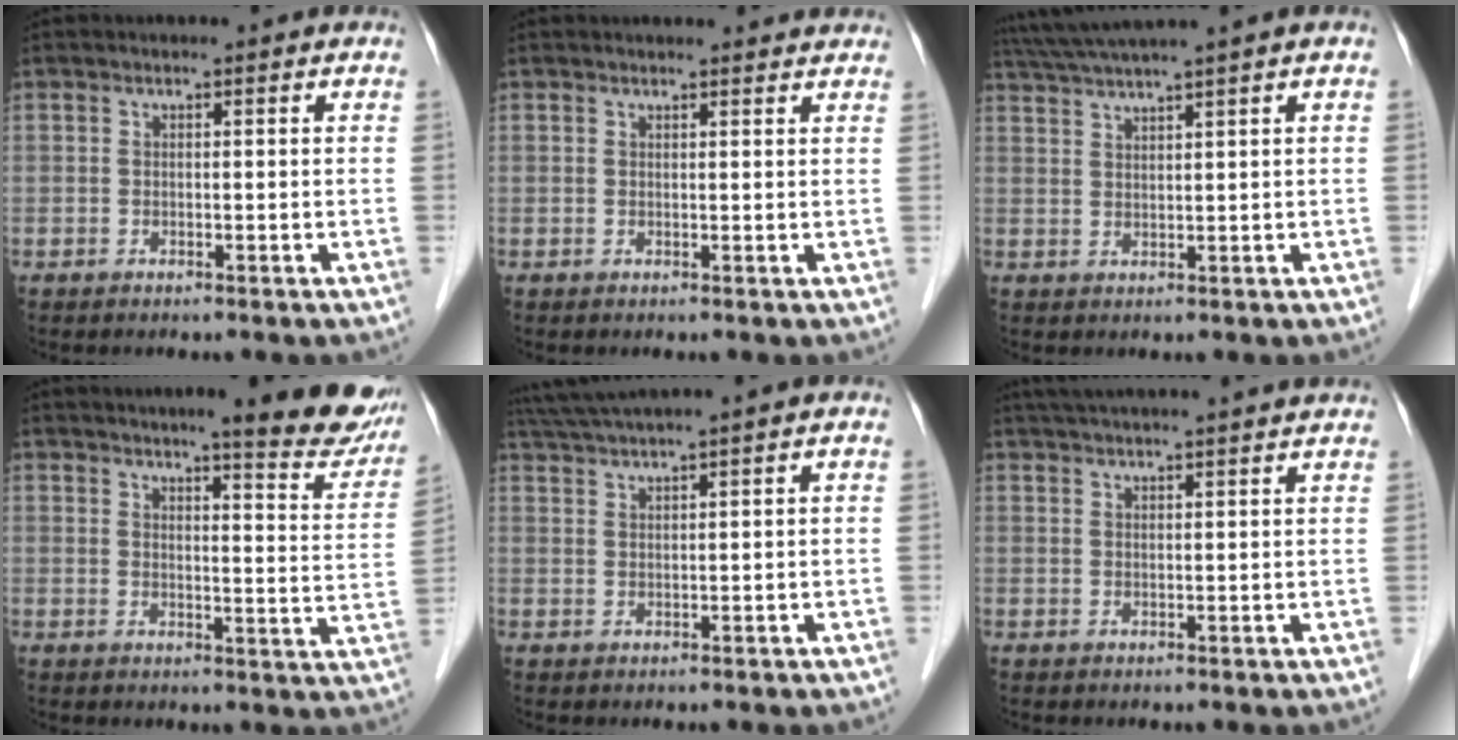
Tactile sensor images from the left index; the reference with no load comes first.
{"total": 6.2, "force": [5.9, 0.9, 1.4], "torque": [-0.011, 0.017, 0.055]}
{"total": 6.6, "force": [5.3, -1.8, 3.5], "torque": [-0.063, 0.023, 0.097]}
{"total": 13.0, "force": [10.9, 1.1, 6.9], "torque": [-0.069, -0.027, 0.120]}
{"total": 5.3, "force": [4.4, -1.5, 2.7], "torque": [-0.055, 0.021, 0.087]}
{"total": 12.5, "force": [11.2, -0.5, 5.7], "torque": [-0.099, 0.035, 0.150]}